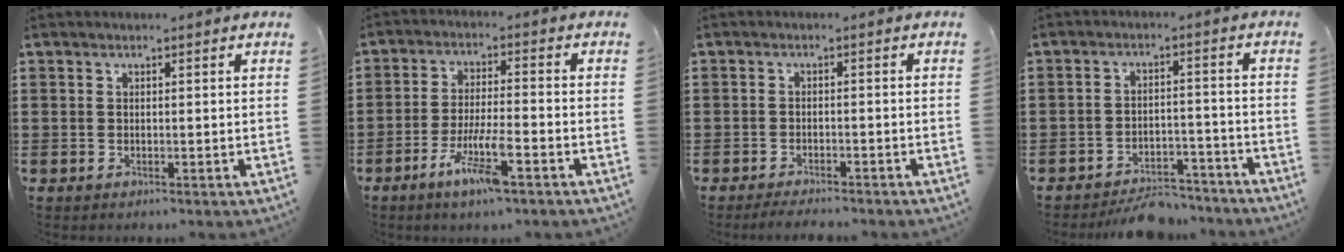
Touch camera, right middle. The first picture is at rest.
{"total": 7.6, "force": [-4.2, 1.3, 6.2], "torque": [-0.123, -0.006, -0.077]}
{"total": 2.1, "force": [-2.1, 0.1, 0.2], "torque": [-0.010, -0.002, -0.043]}
{"total": 5.3, "force": [-5.1, 1.1, 1.1], "torque": [-0.016, 0.011, -0.101]}